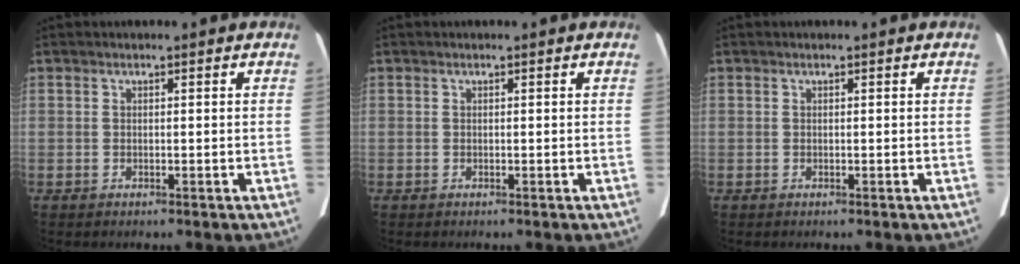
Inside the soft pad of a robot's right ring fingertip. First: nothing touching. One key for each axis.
{"total": 0.0}
{"total": 0.0}